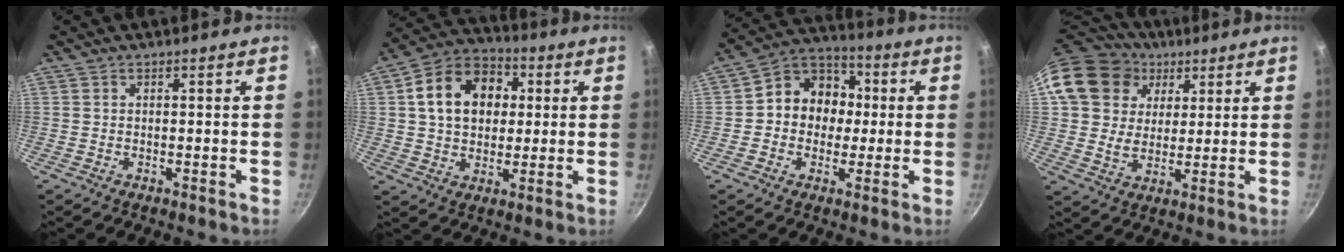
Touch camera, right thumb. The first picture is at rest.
{"total": 14.7, "force": [2.9, 11.1, 9.2], "torque": [-0.128, 0.023, 0.035]}
{"total": 11.7, "force": [0.3, 10.2, 5.8], "torque": [-0.043, 0.028, -0.018]}
{"total": 16.6, "force": [6.6, 13.4, 7.1], "torque": [-0.117, 0.005, 0.114]}